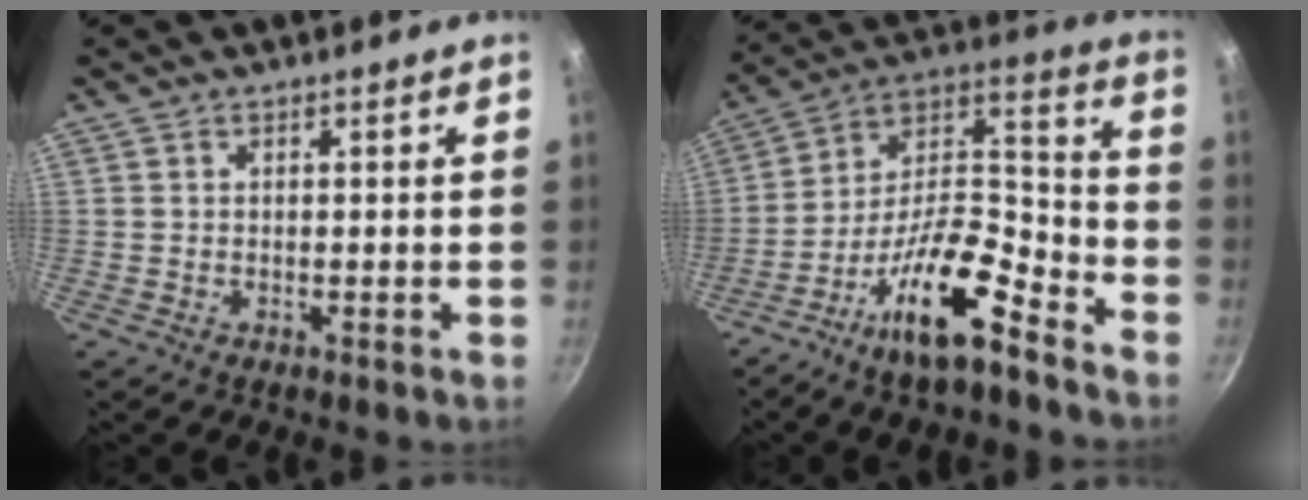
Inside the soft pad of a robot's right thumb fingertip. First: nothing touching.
{"total": 17.4, "force": [-11.0, 5.5, 12.3], "torque": [-0.201, 0.087, -0.205]}